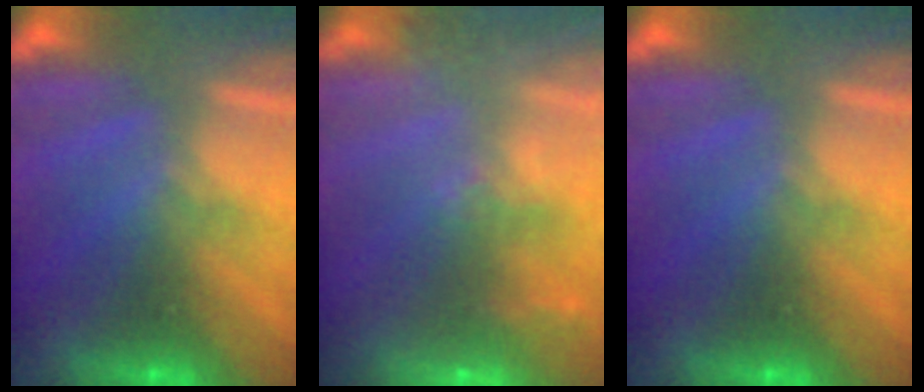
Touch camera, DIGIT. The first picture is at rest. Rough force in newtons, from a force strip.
{"total": 9.5}
{"total": 0.0}